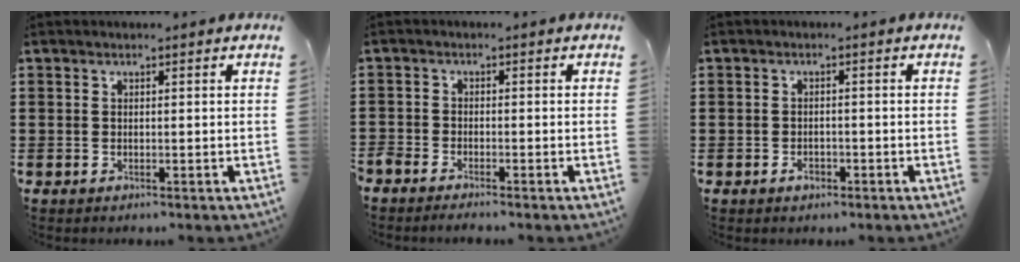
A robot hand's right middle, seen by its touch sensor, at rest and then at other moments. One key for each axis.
{"total": 2.0, "fx": -1.9, "fy": 0.2, "fz": 0.2, "tx": -0.008, "ty": 0.000, "tz": -0.041}
{"total": 1.5, "fx": -0.9, "fy": 0.9, "fz": 0.8, "tx": -0.017, "ty": 0.001, "tz": -0.019}